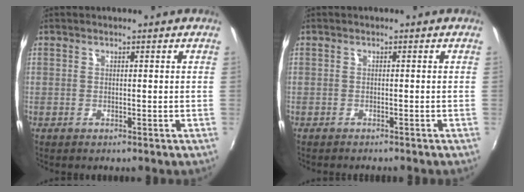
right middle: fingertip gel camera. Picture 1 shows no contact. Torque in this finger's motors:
{"motor_torque": [0.04, -0.15, 0.01, 0.01]}